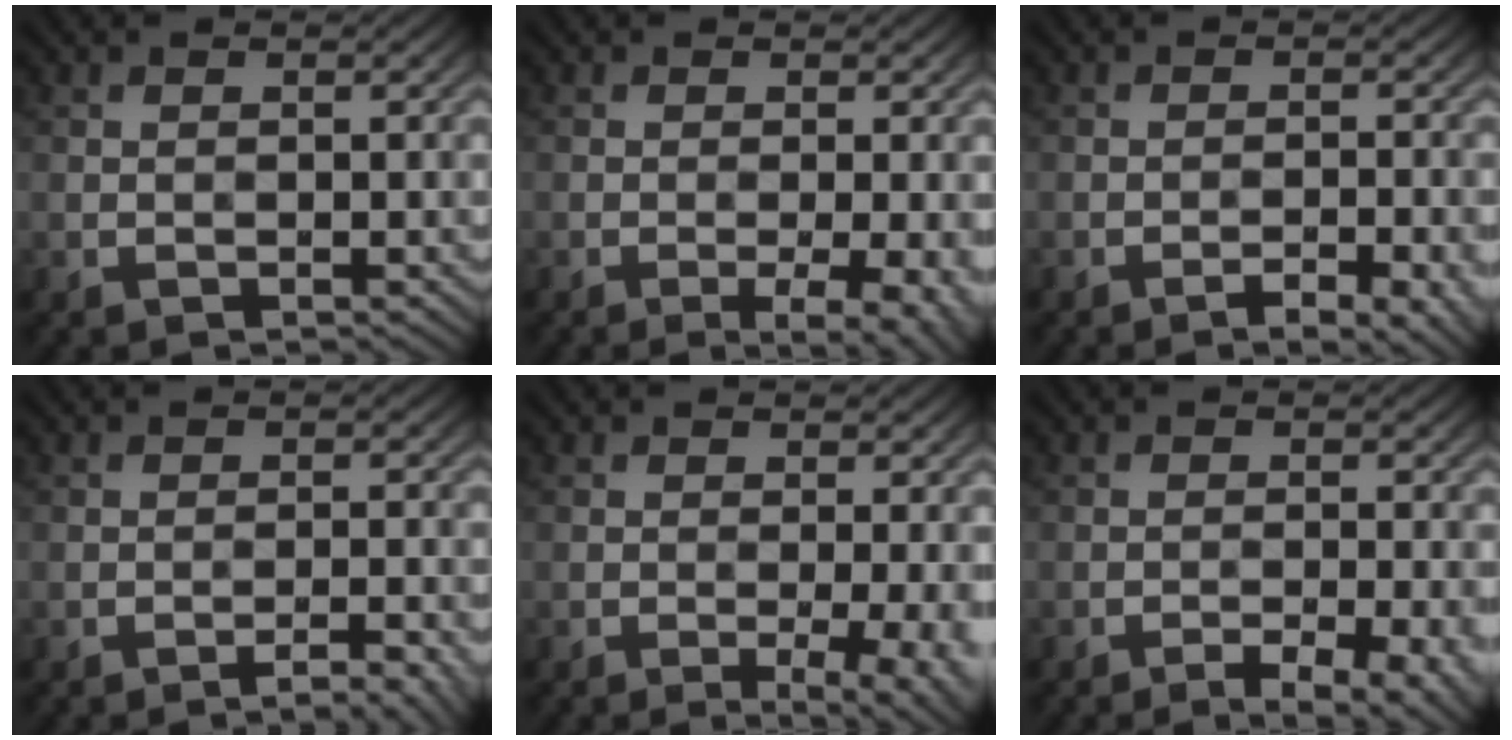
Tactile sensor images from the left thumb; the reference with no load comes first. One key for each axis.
{"total": 4.1, "fx": -1.3, "fy": 0.8, "fz": 3.8, "tx": -0.063, "ty": -0.001, "tz": -0.017}
{"total": 6.2, "fx": -3.8, "fy": 1.4, "fz": 4.7, "tx": -0.074, "ty": 0.008, "tz": -0.046}
{"total": 3.9, "fx": -2.5, "fy": 0.6, "fz": 3.0, "tx": -0.042, "ty": 0.014, "tz": -0.039}
{"total": 4.6, "fx": -1.2, "fy": 1.1, "fz": 4.3, "tx": -0.062, "ty": -0.005, "tz": -0.013}
{"total": 5.4, "fx": -3.3, "fy": 1.2, "fz": 4.1, "tx": -0.067, "ty": 0.001, "tz": -0.044}